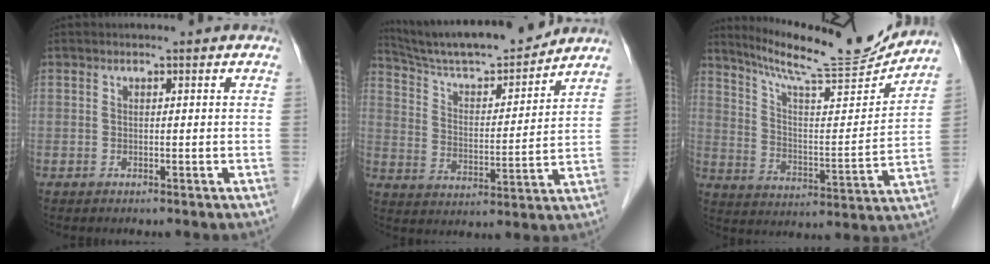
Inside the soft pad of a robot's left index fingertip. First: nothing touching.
{"total": 16.6, "force": [15.5, 1.4, 5.7], "torque": [-0.104, -0.002, 0.255]}
{"total": 18.2, "force": [17.0, 0.5, 6.6], "torque": [-0.118, -0.037, 0.259]}